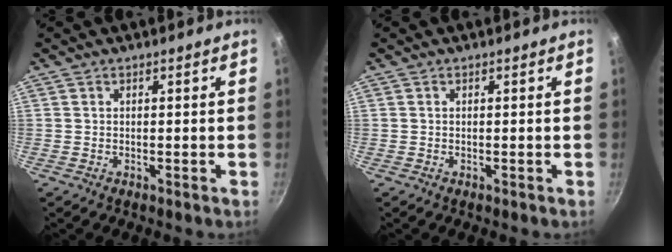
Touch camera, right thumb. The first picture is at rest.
{"total": 0.0}